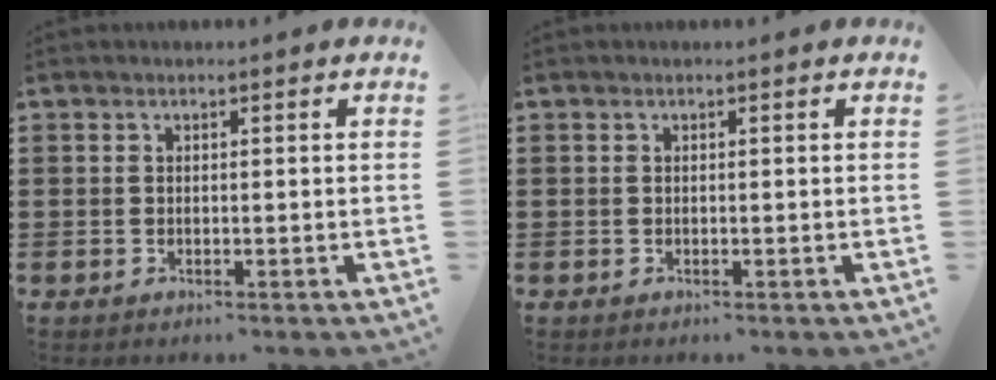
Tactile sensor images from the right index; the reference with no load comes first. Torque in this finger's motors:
{"motor_torque": [0.04, 0.16, 0.00, -0.01]}